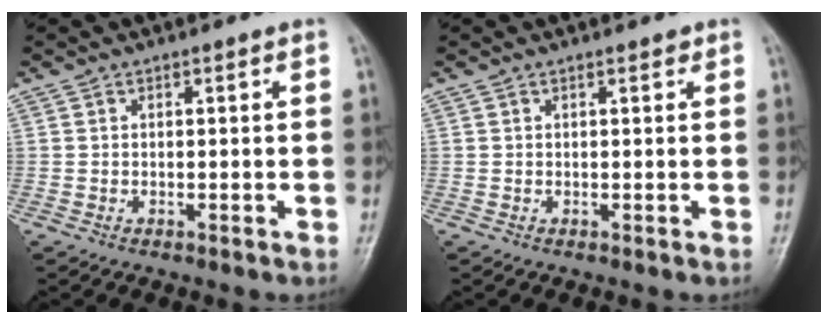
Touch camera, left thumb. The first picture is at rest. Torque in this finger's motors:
{"motor_torque": [0.35, 0.13, 0.12, -0.26, 0.02]}